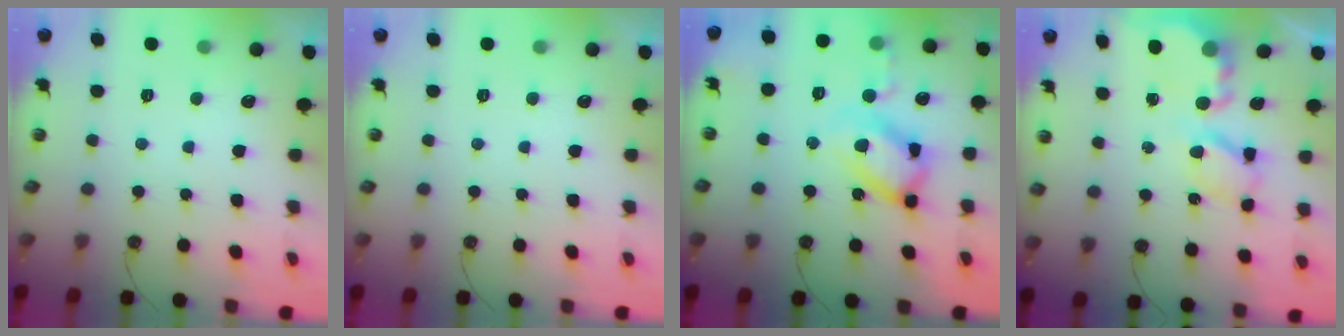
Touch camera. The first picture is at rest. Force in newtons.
{"total": 0.0}
{"total": 17.7, "press": 17.6, "slide": 1.5}
{"total": 6.8, "press": 6.8, "slide": 0.3}